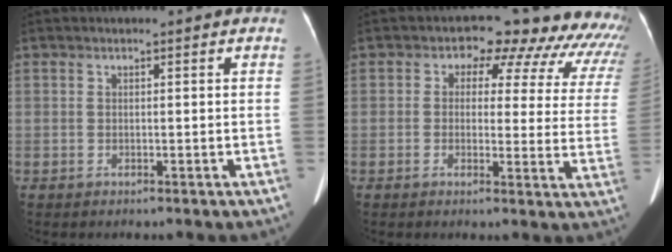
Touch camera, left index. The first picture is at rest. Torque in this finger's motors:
{"motor_torque": [1.00, -1.14, 0.23, 0.02]}